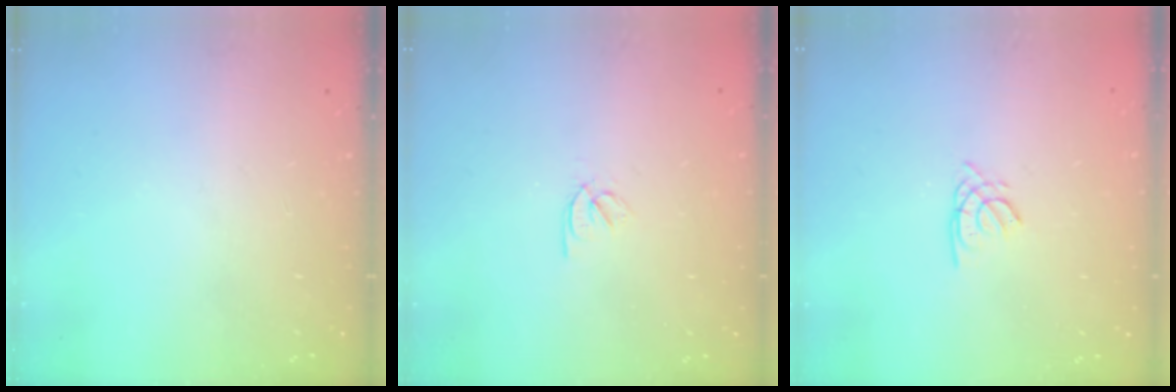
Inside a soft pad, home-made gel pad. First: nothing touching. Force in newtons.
{"total": 2.5, "press": 2.4, "slide": 0.7}
{"total": 1.6, "press": 1.5, "slide": 0.4}